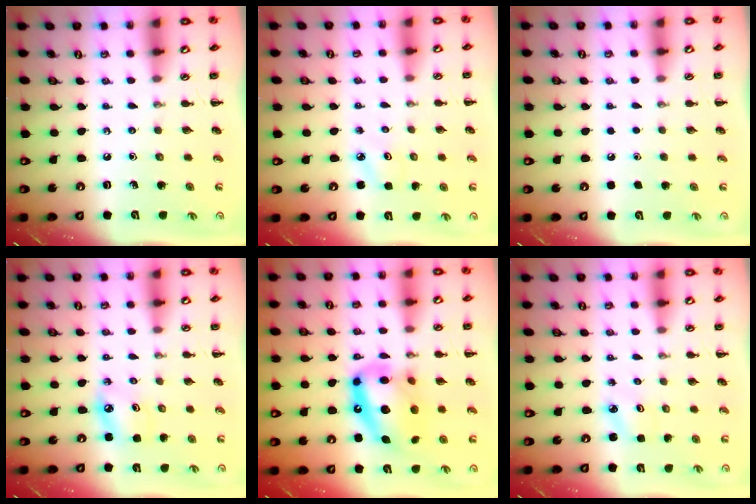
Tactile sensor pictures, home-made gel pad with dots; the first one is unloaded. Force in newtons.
{"total": 2.3, "press": 2.2, "slide": 0.5}
{"total": 1.8, "press": 1.8, "slide": 0.1}
{"total": 4.9, "press": 4.8, "slide": 1.1}
{"total": 17.9, "press": 17.3, "slide": 4.9}
{"total": 2.4, "press": 2.3, "slide": 0.7}